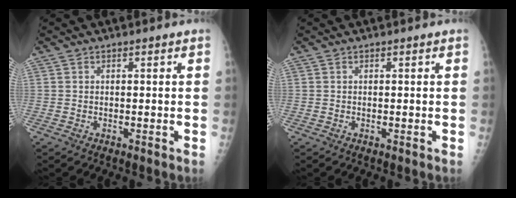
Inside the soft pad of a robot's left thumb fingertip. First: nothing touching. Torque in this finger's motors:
{"motor_torque": [0.00, 0.00, 0.00, 0.00, 0.00]}